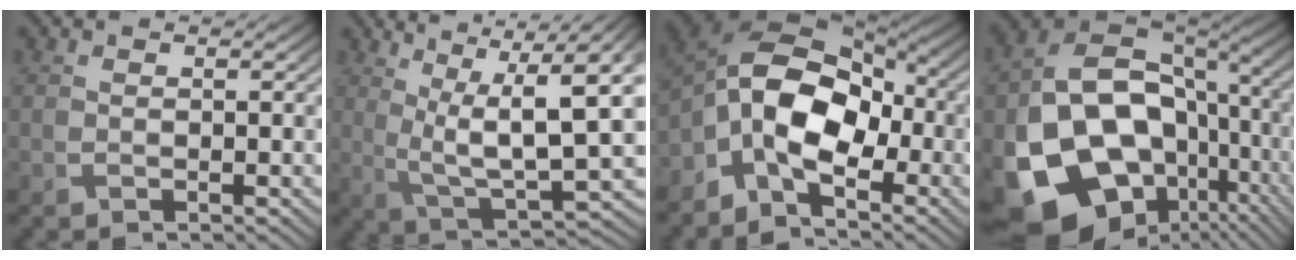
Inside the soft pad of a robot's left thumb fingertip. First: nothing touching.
{"total": 13.7, "force": [2.9, 4.3, 12.7], "torque": [-0.226, 0.011, 0.067]}
{"total": 10.1, "force": [-3.4, 6.0, 7.4], "torque": [-0.137, 0.007, -0.081]}
{"total": 22.0, "force": [-5.9, 16.5, 13.3], "torque": [-0.286, -0.051, -0.060]}